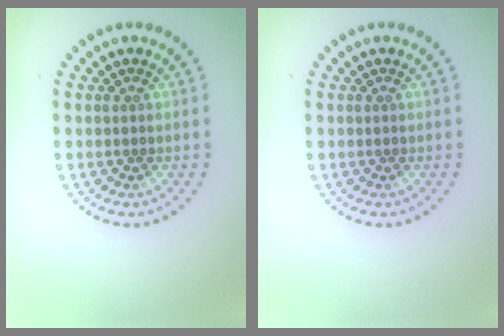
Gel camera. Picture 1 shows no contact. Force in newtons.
{"total": 0.0}